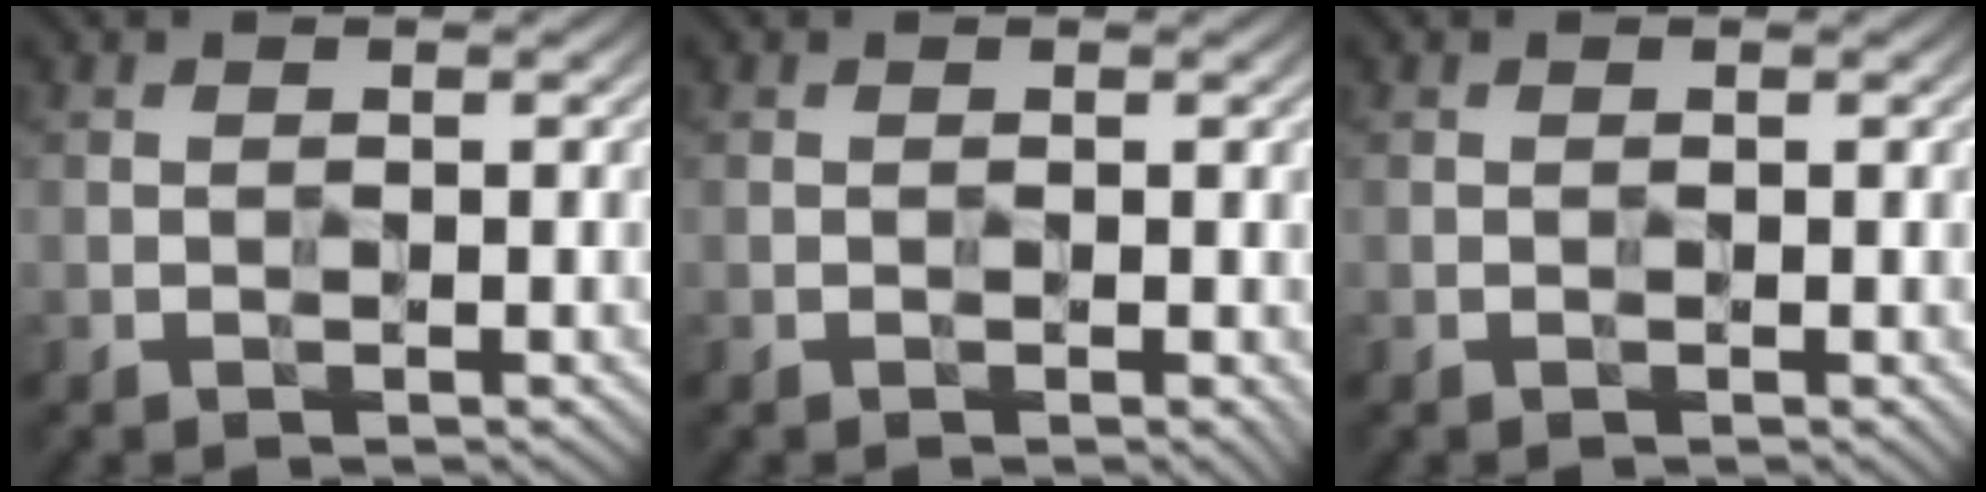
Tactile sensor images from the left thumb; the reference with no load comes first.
{"total": 1.0, "force": [-0.3, 0.5, 0.8], "torque": [-0.009, -0.002, 0.002]}
{"total": 0.9, "force": [-0.2, 0.3, 0.8], "torque": [-0.011, -0.001, 0.001]}